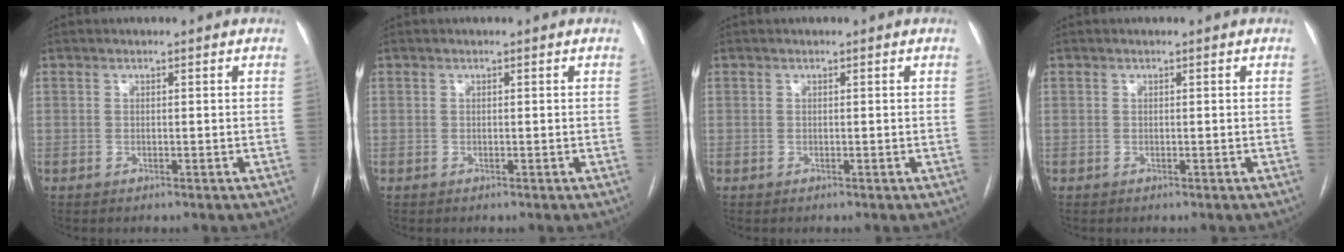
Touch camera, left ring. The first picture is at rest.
{"total": 0.0}
{"total": 0.0}
{"total": 0.0}